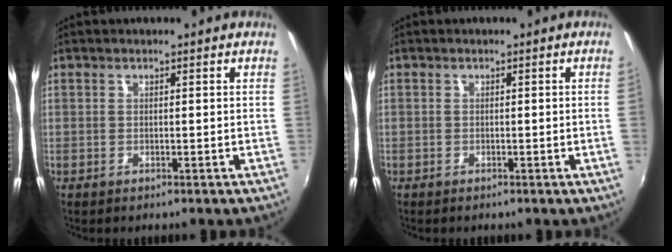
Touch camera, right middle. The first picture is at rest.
{"total": 0.6, "force": [-0.1, -0.4, 0.5], "torque": [-0.005, -0.001, -0.002]}